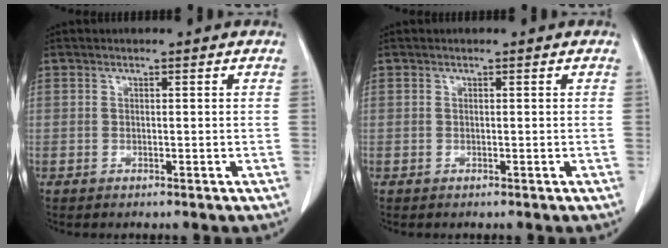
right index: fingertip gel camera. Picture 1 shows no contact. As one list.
[{"total": 0.0}]